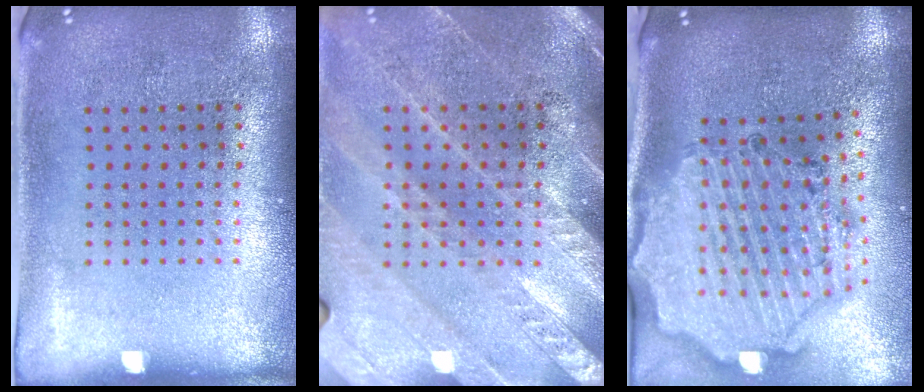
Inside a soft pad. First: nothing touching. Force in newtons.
{"total": 2.9, "press": 2.6, "slide": 1.4}
{"total": 2.9, "press": 2.6, "slide": 1.2}